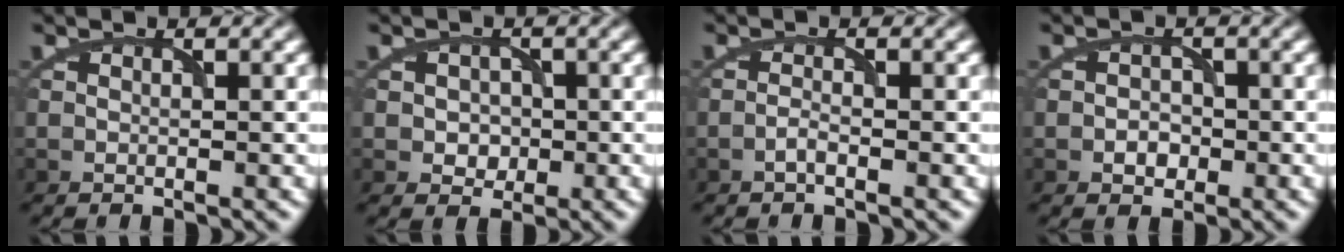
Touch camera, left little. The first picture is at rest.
{"total": 2.1, "force": [-0.2, 1.9, 1.0], "torque": [-0.005, -0.003, -0.007]}
{"total": 0.9, "force": [-0.6, 0.1, 0.6], "torque": [-0.015, 0.002, -0.013]}
{"total": 1.6, "force": [-0.6, 1.3, 0.8], "torque": [-0.010, 0.001, -0.012]}